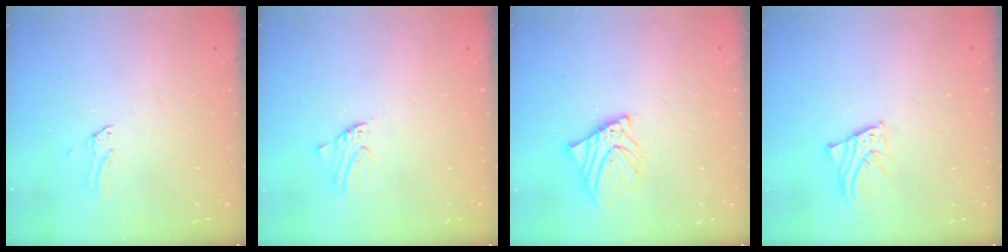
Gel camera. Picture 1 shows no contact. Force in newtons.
{"total": 0.0}
{"total": 9.0, "press": 8.9, "slide": 1.4}
{"total": 2.2, "press": 2.2, "slide": 0.1}